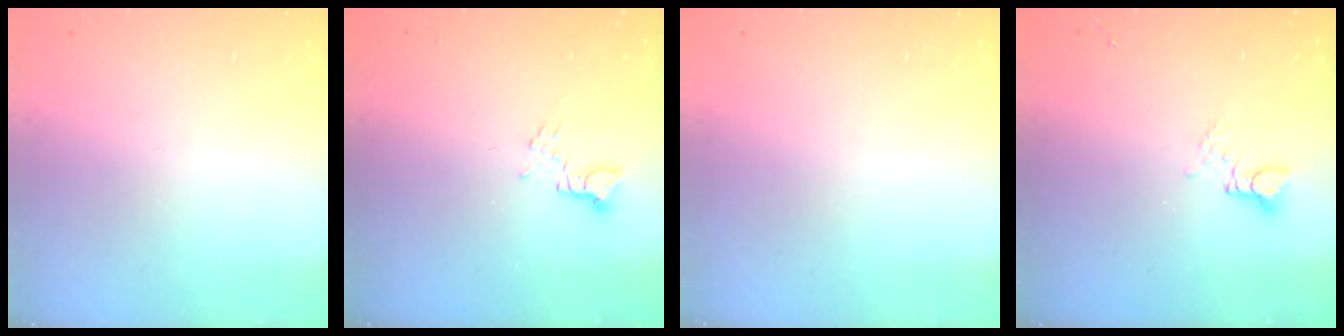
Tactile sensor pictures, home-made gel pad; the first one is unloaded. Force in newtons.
{"total": 2.5, "press": 2.5, "slide": 0.3}
{"total": 0.0}
{"total": 2.4, "press": 2.4, "slide": 0.2}